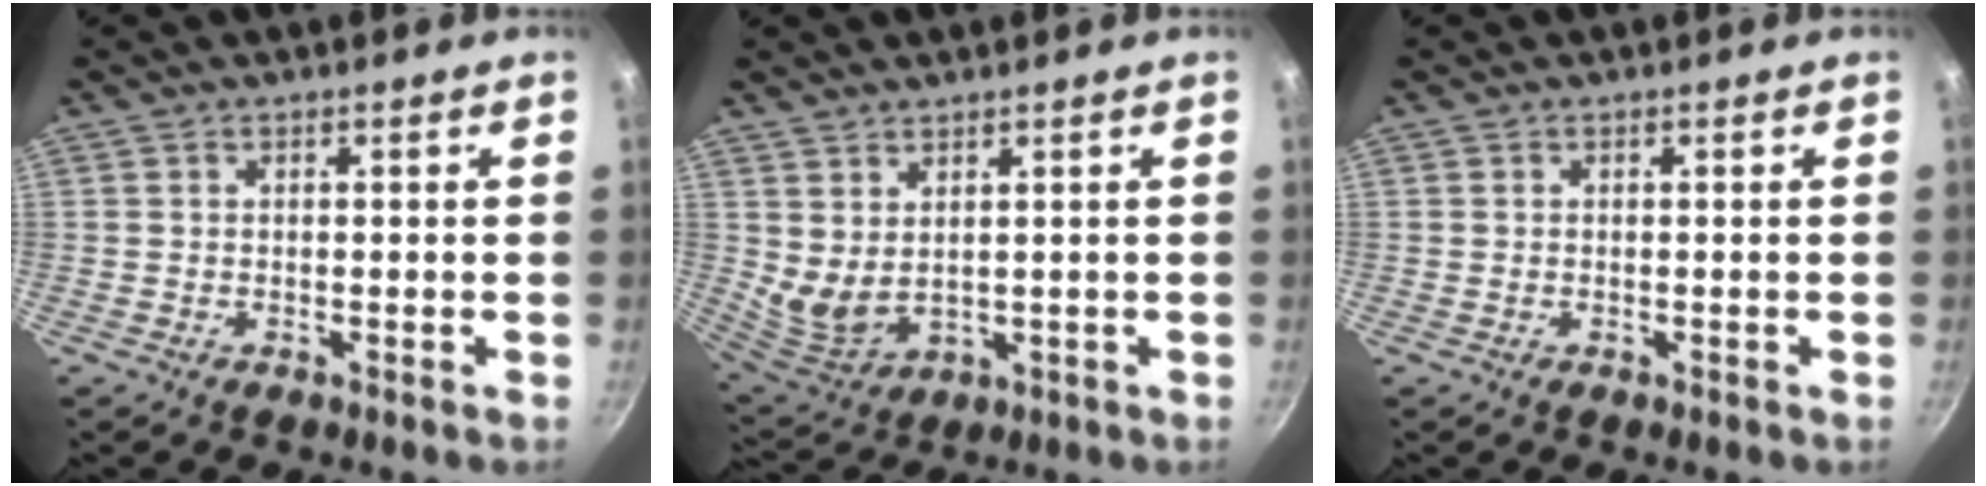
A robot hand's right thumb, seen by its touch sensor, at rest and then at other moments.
{"total": 6.5, "force": [2.2, 3.5, 5.1], "torque": [-0.099, -0.019, 0.064]}
{"total": 0.0}